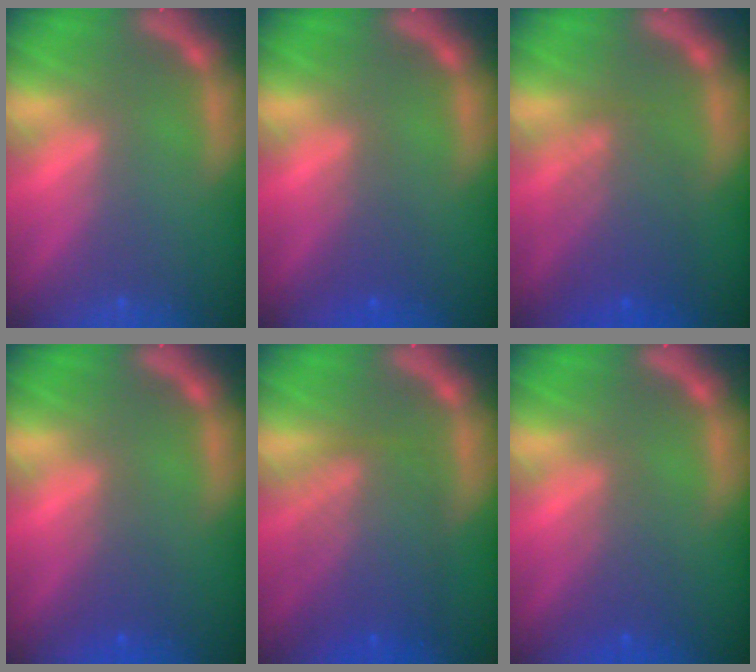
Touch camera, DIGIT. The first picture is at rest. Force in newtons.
{"total": 2.0}
{"total": 5.1}
{"total": 2.0}
{"total": 7.0}
{"total": 2.5}